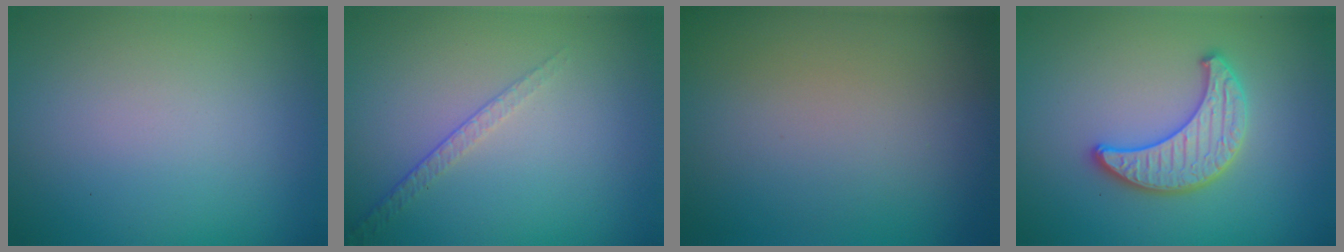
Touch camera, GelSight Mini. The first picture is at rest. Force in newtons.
{"total": 1.4, "press": 0.8, "slide": 1.1}
{"total": 0.0}
{"total": 3.4, "press": 3.3, "slide": 0.7}